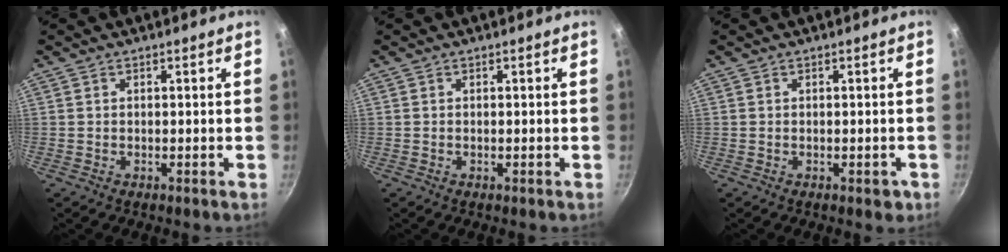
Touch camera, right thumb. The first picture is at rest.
{"total": 0.0}
{"total": 1.9, "force": [-0.8, 0.9, 1.5], "torque": [-0.015, 0.000, -0.009]}